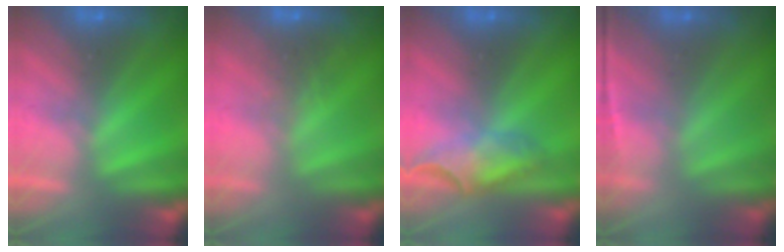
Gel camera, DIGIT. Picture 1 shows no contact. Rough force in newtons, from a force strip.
{"total": 2.6}
{"total": 4.6}
{"total": 1.6}